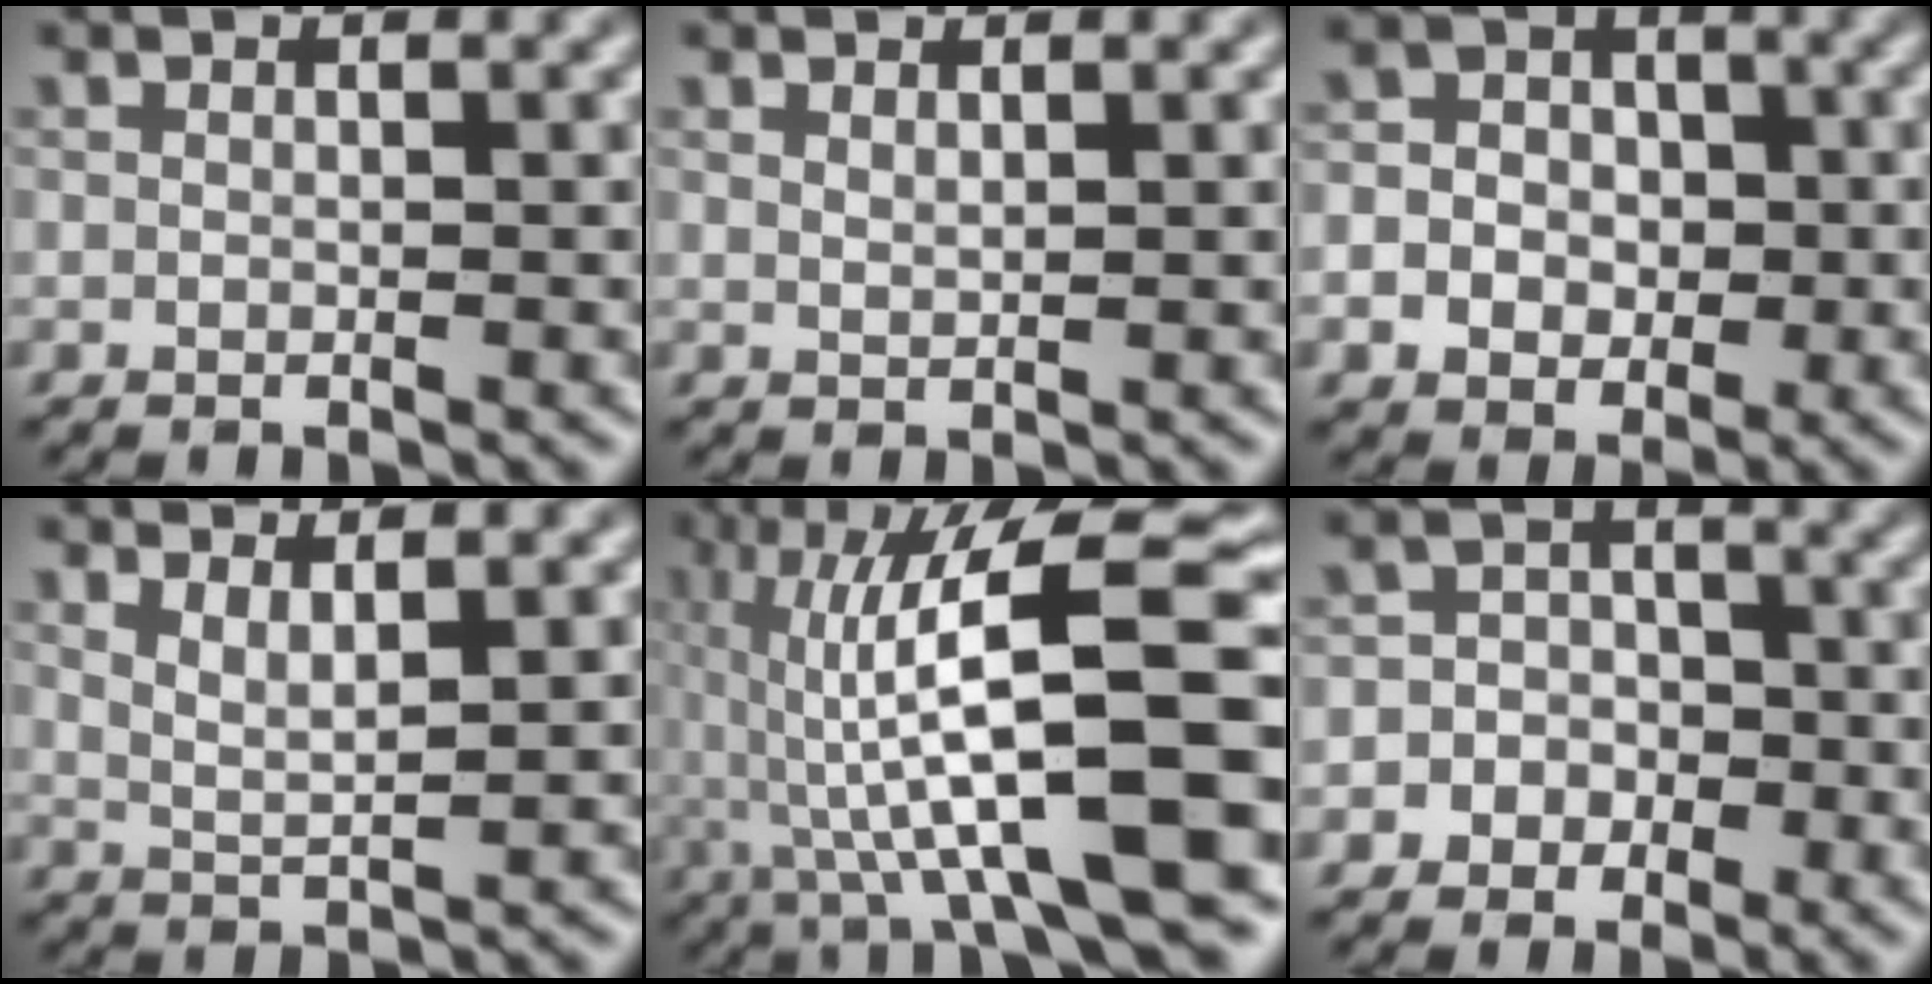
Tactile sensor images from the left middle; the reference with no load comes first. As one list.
[{"total": 1.1, "force": [0.8, 0.5, 0.6], "torque": [-0.010, -0.008, 0.006]}, {"total": 6.5, "force": [-0.9, 5.9, 2.6], "torque": [-0.035, 0.009, -0.048]}, {"total": 2.7, "force": [1.8, 0.9, 1.8], "torque": [-0.030, -0.012, 0.029]}, {"total": 13.9, "force": [-1.7, 3.1, 13.5], "torque": [-0.230, 0.016, -0.030]}, {"total": 5.0, "force": [-1.9, 4.6, 0.8], "torque": [0.016, 0.001, -0.056]}]